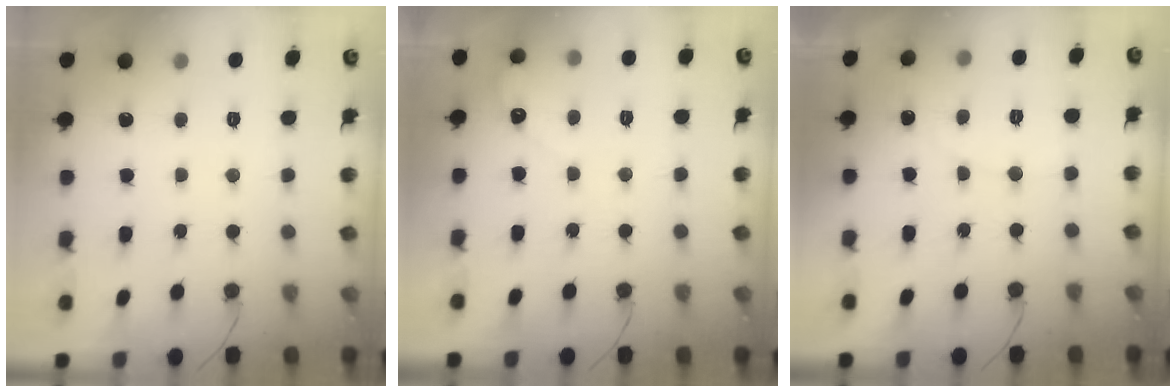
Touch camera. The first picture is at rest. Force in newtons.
{"total": 2.2, "press": 2.2, "slide": 0.1}
{"total": 3.2, "press": 3.2, "slide": 0.2}